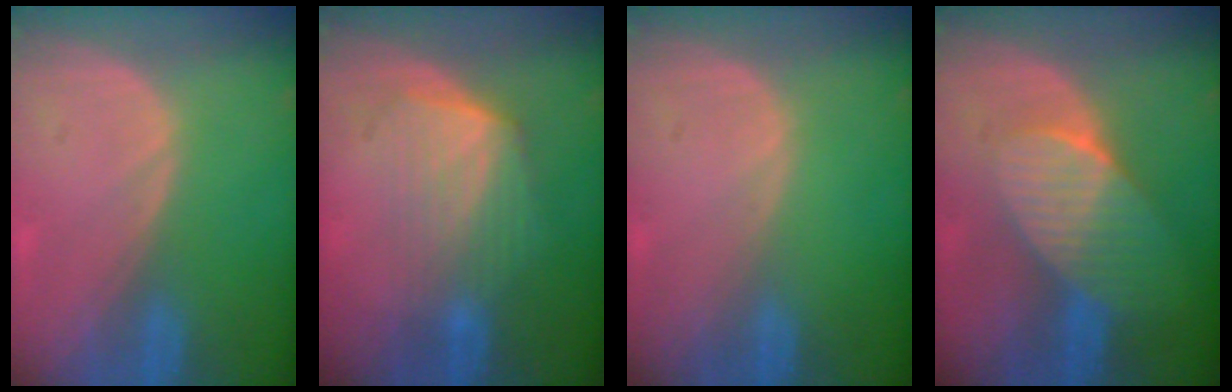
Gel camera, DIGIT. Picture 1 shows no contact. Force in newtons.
{"total": 7.2, "press": 6.5, "slide": 3.0}
{"total": 0.0}
{"total": 7.7, "press": 6.9, "slide": 3.4}